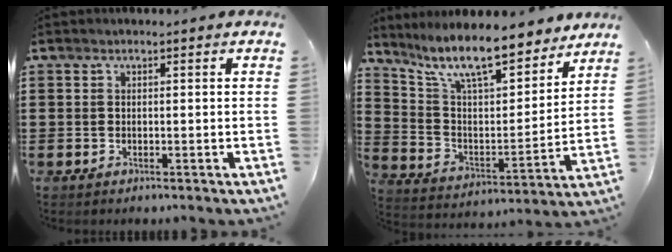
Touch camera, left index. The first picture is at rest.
{"total": 11.6, "force": [9.6, 2.1, 6.1], "torque": [-0.146, -0.054, 0.167]}